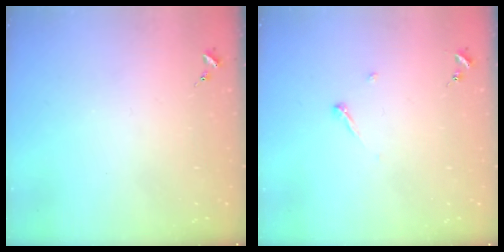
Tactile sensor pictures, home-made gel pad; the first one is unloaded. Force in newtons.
{"total": 3.4, "press": 3.4, "slide": 0.4}